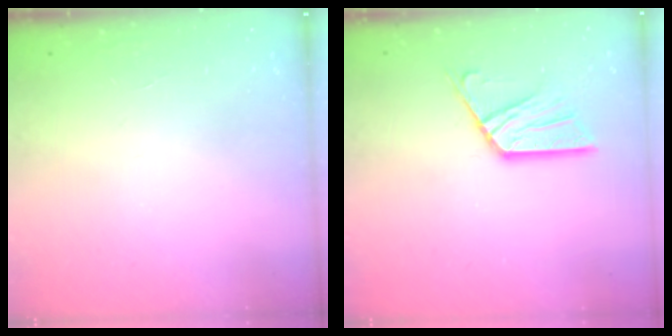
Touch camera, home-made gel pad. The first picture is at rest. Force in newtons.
{"total": 11.4, "press": 11.4, "slide": 1.1}